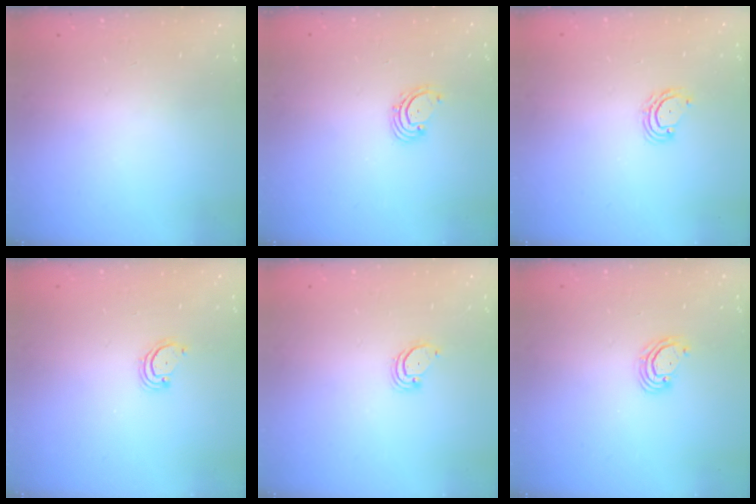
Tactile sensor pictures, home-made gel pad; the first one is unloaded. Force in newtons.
{"total": 1.8, "press": 1.7, "slide": 0.7}
{"total": 5.0, "press": 5.0, "slide": 0.4}
{"total": 2.5, "press": 2.5, "slide": 0.3}
{"total": 2.2, "press": 2.2, "slide": 0.3}
{"total": 3.8, "press": 3.8, "slide": 0.3}